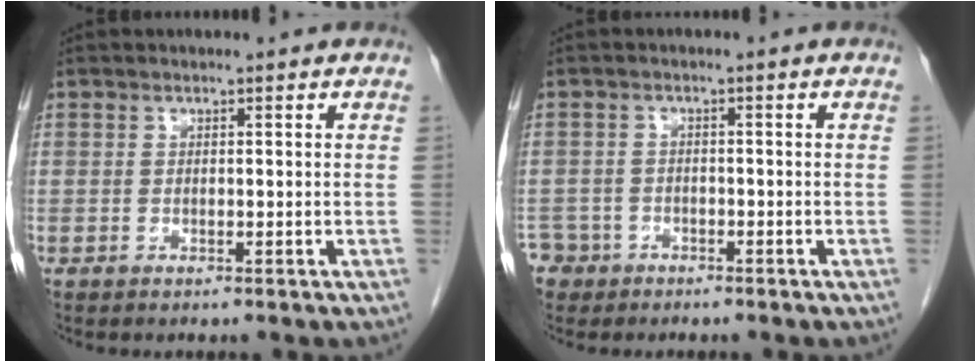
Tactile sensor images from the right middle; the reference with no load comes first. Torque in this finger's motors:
{"motor_torque": [0.47, -0.26, 0.28, -0.01]}